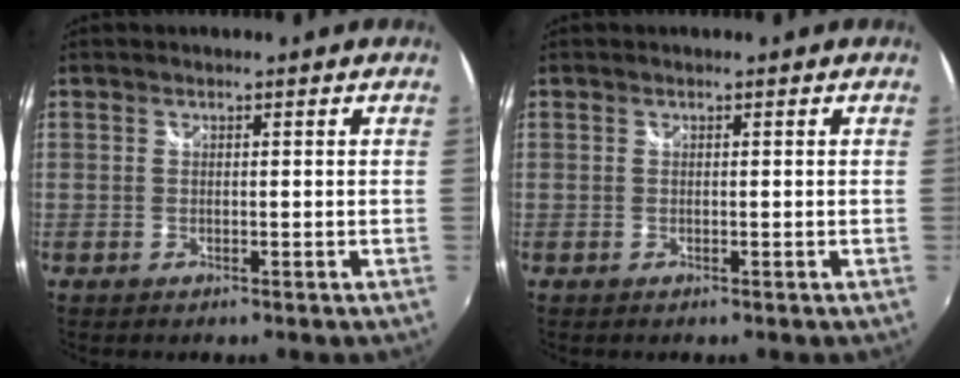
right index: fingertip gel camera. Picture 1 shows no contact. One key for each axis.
{"total": 0.0}